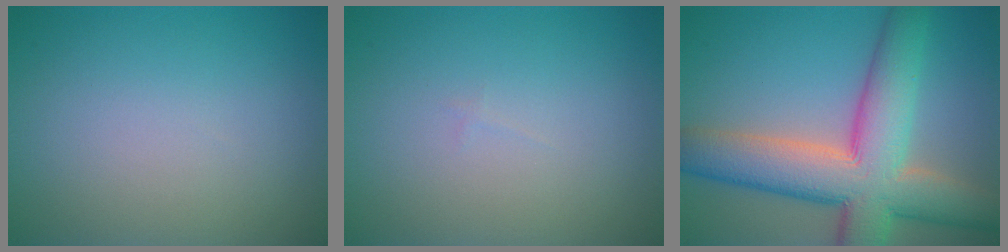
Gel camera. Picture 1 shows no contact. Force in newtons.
{"total": 0.0}
{"total": 10.9, "press": 10.9, "slide": 0.5}